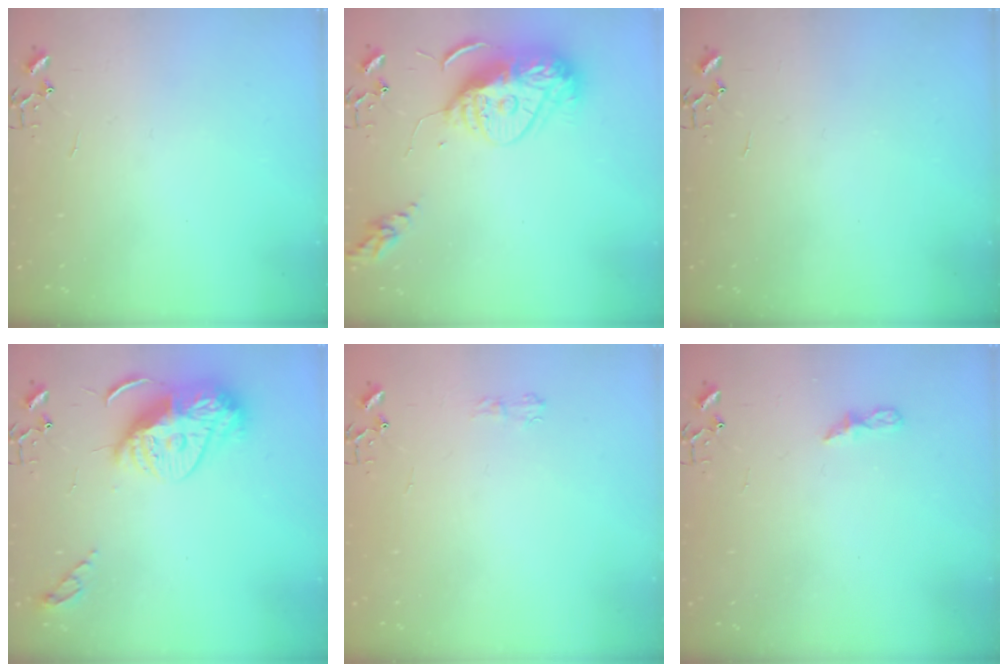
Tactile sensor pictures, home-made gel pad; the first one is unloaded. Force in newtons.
{"total": 14.7, "press": 14.6, "slide": 1.3}
{"total": 0.0}
{"total": 16.0, "press": 16.0, "slide": 0.9}
{"total": 5.0, "press": 5.0, "slide": 0.6}
{"total": 5.3, "press": 5.3, "slide": 0.6}